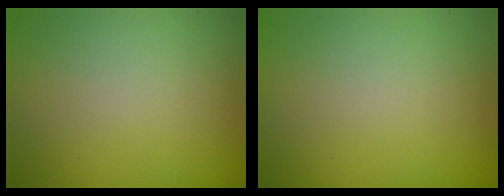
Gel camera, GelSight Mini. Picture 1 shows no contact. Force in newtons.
{"total": 0.0}